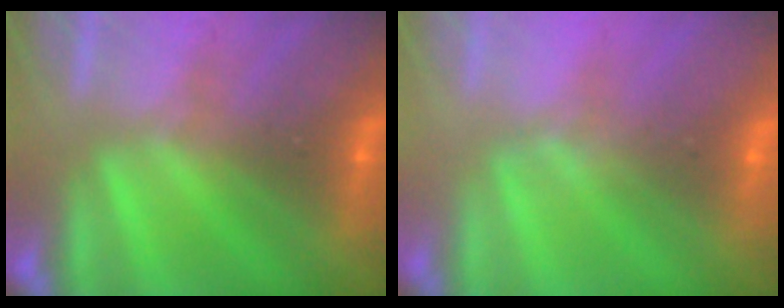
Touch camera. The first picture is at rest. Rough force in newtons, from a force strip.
{"total": 4.8}